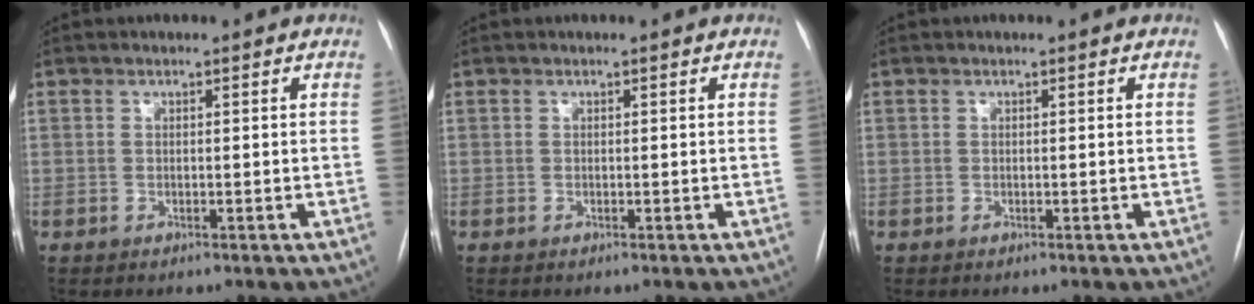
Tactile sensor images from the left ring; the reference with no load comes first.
{"total": 0.0}
{"total": 0.0}